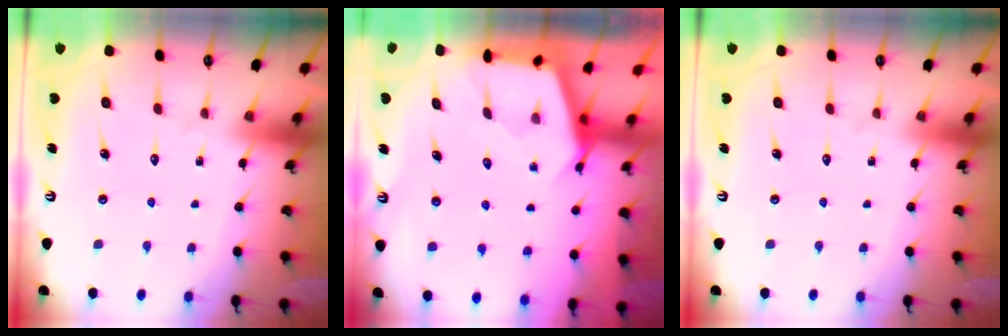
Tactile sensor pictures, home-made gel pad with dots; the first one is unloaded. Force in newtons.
{"total": 2.5, "press": 2.5, "slide": 0.3}
{"total": 0.0}